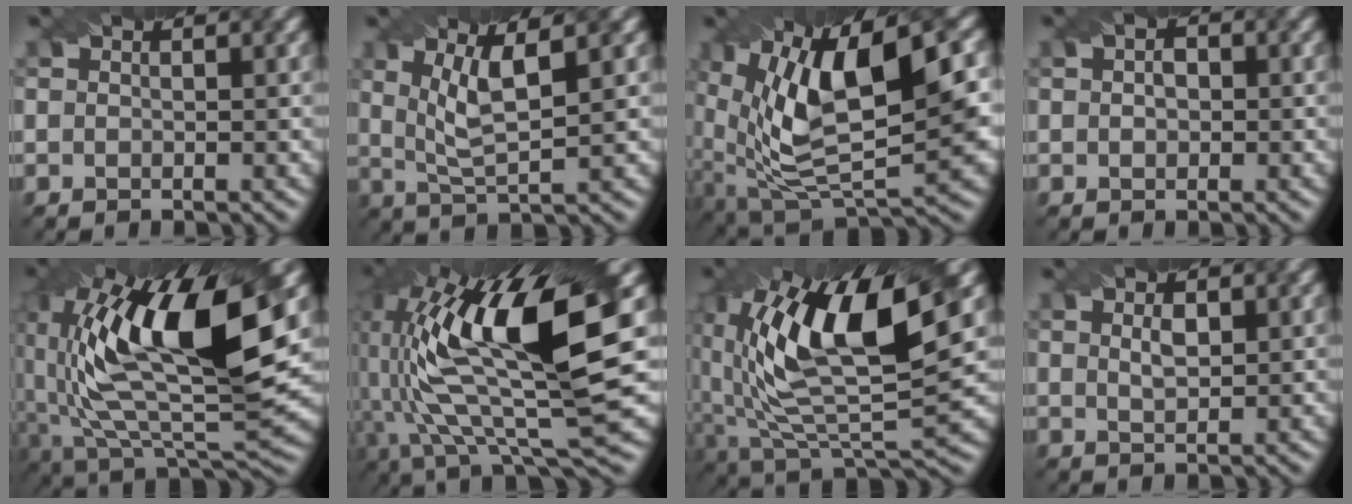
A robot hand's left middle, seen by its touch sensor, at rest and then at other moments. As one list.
[{"total": 4.8, "force": [1.4, 1.2, 4.5], "torque": [-0.090, 0.001, 0.031]}, {"total": 13.4, "force": [2.7, 5.8, 11.8], "torque": [-0.216, -0.001, 0.050]}, {"total": 2.0, "force": [0.2, 1.4, 1.3], "torque": [-0.019, 0.003, 0.001]}, {"total": 15.5, "force": [4.1, 6.6, 13.5], "torque": [-0.251, -0.001, 0.065]}, {"total": 15.9, "force": [4.1, 4.8, 14.6], "torque": [-0.283, 0.009, 0.075]}, {"total": 14.1, "force": [4.0, 5.9, 12.1], "torque": [-0.219, -0.001, 0.070]}, {"total": 1.6, "force": [0.6, 0.7, 1.3], "torque": [-0.026, -0.001, 0.015]}]